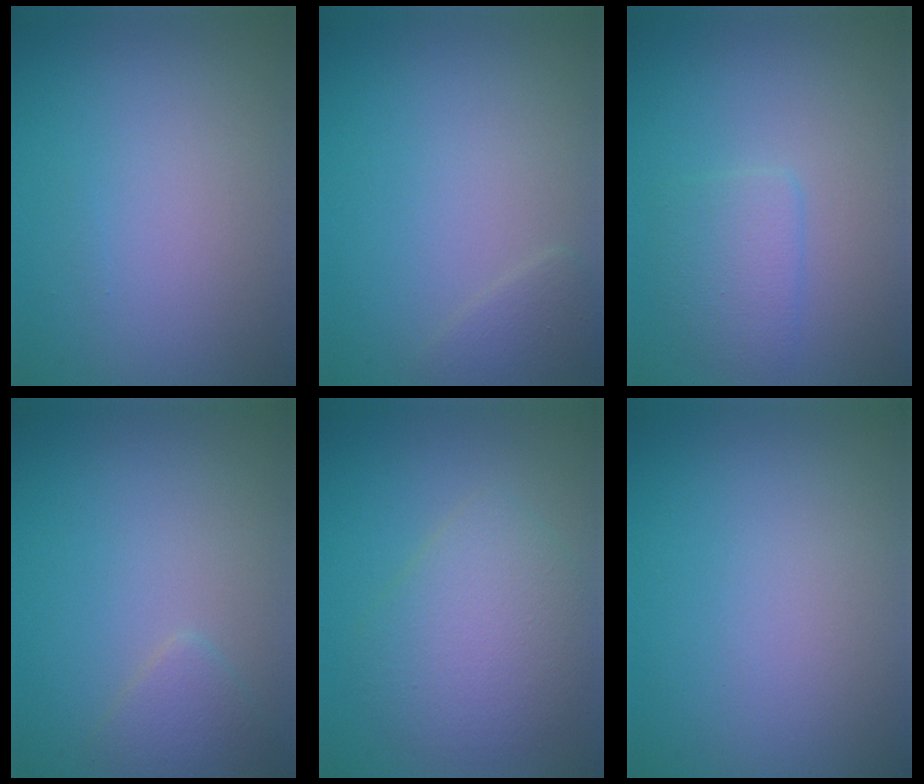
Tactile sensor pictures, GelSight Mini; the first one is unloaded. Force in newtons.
{"total": 1.3, "press": 1.3, "slide": 0.1}
{"total": 2.4, "press": 2.3, "slide": 0.2}
{"total": 1.6, "press": 1.6, "slide": 0.1}
{"total": 5.0, "press": 5.0, "slide": 0.1}
{"total": 0.0}